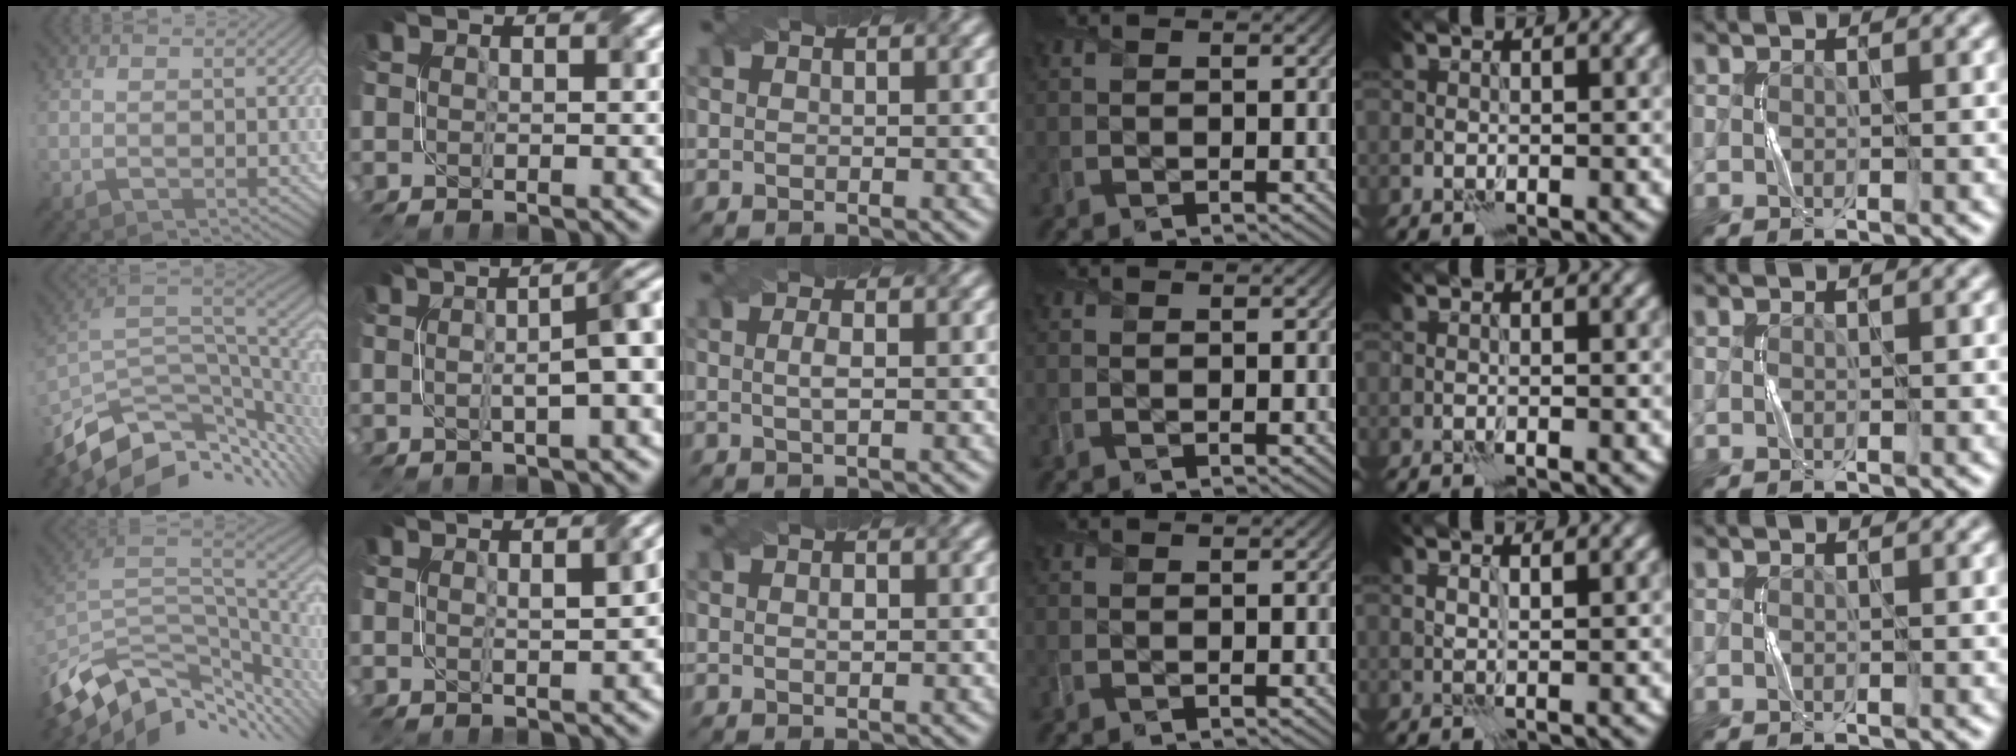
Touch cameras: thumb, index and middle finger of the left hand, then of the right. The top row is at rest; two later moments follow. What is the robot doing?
{"motion": "twist", "object": "screw"}